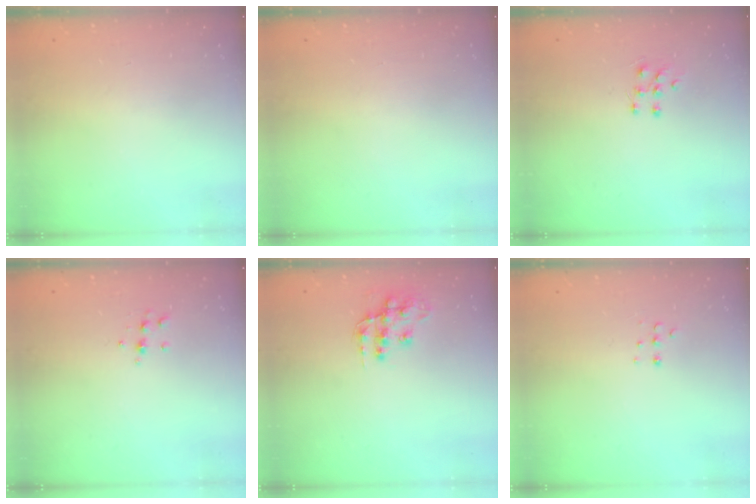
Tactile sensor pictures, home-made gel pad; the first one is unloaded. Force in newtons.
{"total": 0.0}
{"total": 5.6, "press": 5.5, "slide": 1.0}
{"total": 5.8, "press": 5.8, "slide": 0.6}
{"total": 13.0, "press": 13.0, "slide": 1.0}
{"total": 3.8, "press": 3.7, "slide": 0.9}